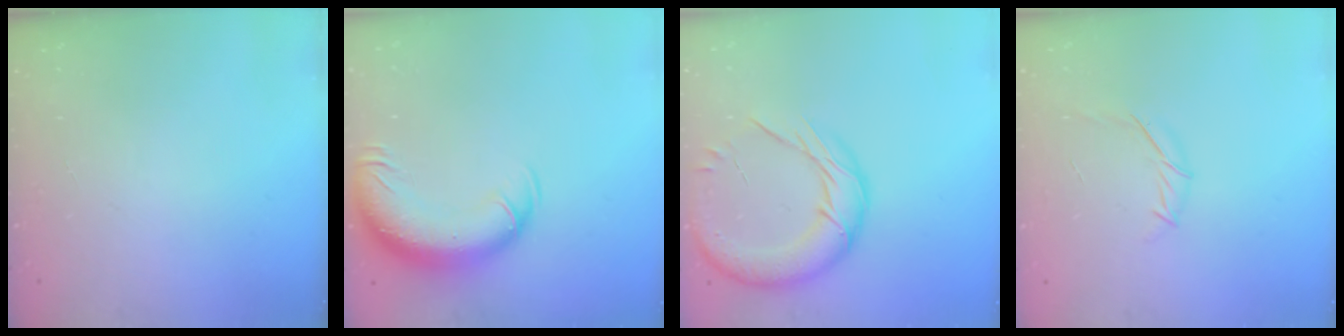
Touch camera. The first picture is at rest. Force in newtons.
{"total": 13.1, "press": 12.8, "slide": 3.1}
{"total": 16.6, "press": 16.4, "slide": 2.3}
{"total": 6.0, "press": 5.9, "slide": 1.0}